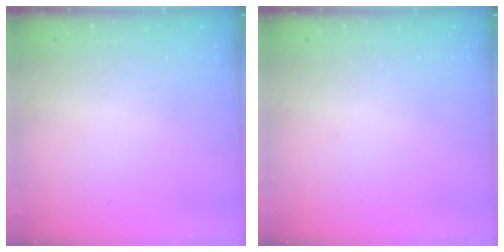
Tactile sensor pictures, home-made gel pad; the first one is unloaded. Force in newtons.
{"total": 0.0}